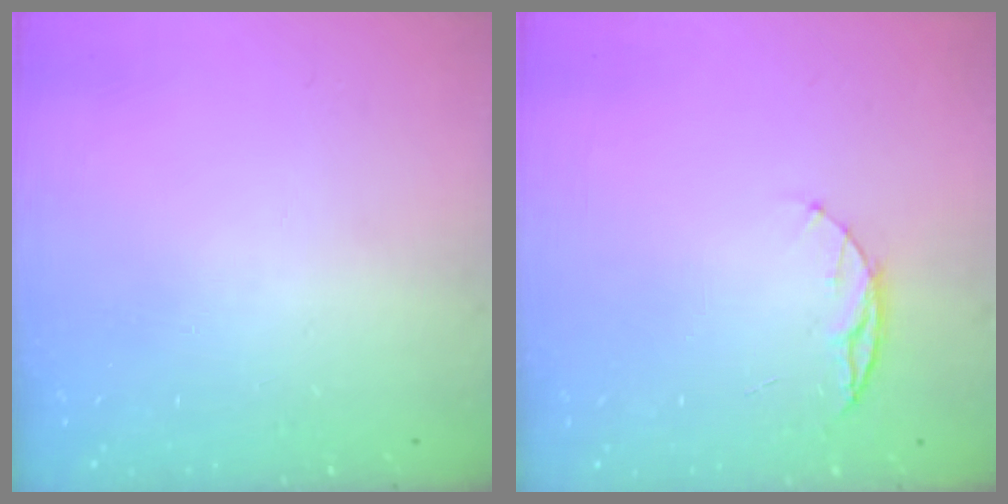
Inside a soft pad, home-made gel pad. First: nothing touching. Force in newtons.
{"total": 5.2, "press": 5.1, "slide": 0.6}